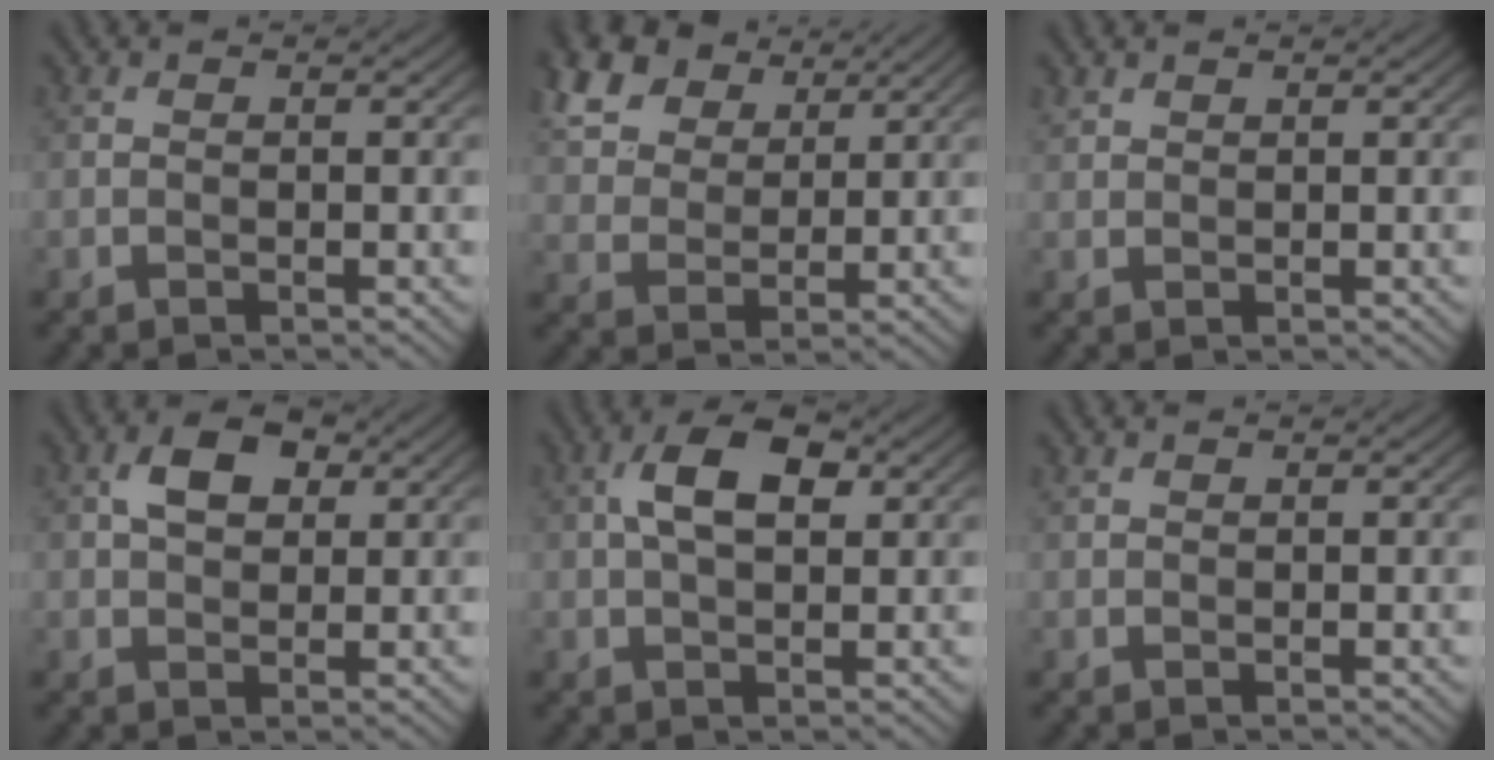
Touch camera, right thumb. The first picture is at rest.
{"total": 10.0, "force": [6.3, 5.9, 5.0], "torque": [-0.149, 0.019, 0.122]}
{"total": 1.2, "force": [1.0, 0.5, 0.3], "torque": [-0.009, 0.002, 0.026]}
{"total": 4.6, "force": [1.5, 2.9, 3.2], "torque": [-0.060, 0.009, 0.022]}
{"total": 6.0, "force": [1.4, 3.1, 4.9], "torque": [-0.094, 0.009, 0.020]}
{"total": 0.7, "force": [0.6, 0.3, 0.2], "torque": [-0.006, 0.000, 0.015]}